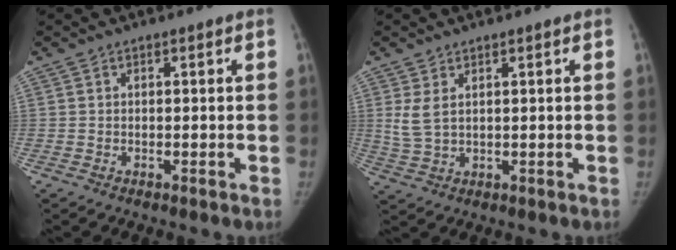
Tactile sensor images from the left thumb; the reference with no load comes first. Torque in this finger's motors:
{"motor_torque": [0.46, 0.36, 0.36, -0.54, 0.07]}